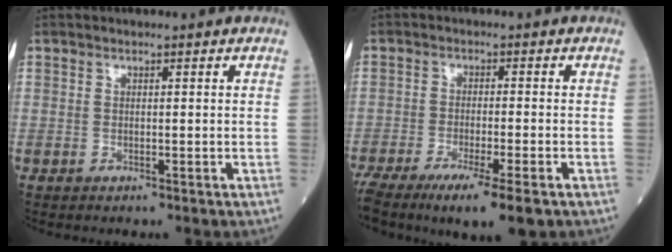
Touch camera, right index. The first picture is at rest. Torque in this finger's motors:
{"motor_torque": [0.13, -0.38, 0.59, 0.17]}